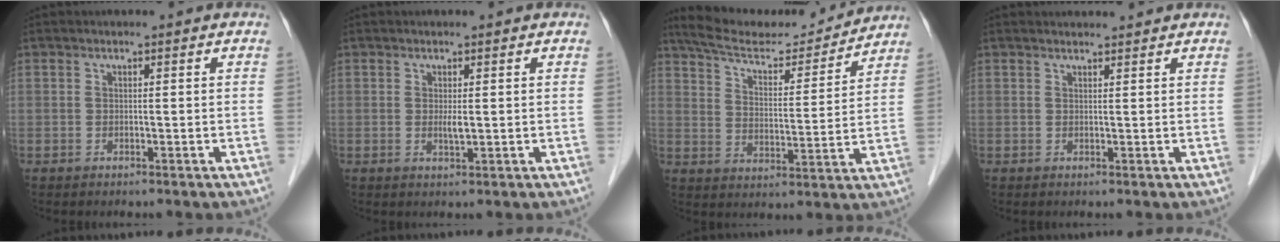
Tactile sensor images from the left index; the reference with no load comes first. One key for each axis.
{"total": 1.4, "fx": 0.2, "fy": 0.2, "fz": 1.3, "tx": -0.029, "ty": -0.003, "tz": 0.005}
{"total": 14.6, "fx": 13.9, "fy": 1.8, "fz": 4.0, "tx": -0.068, "ty": 0.000, "tz": 0.218}
{"total": 2.5, "fx": 2.4, "fy": 0.2, "fz": 0.3, "tx": -0.011, "ty": 0.016, "tz": 0.035}